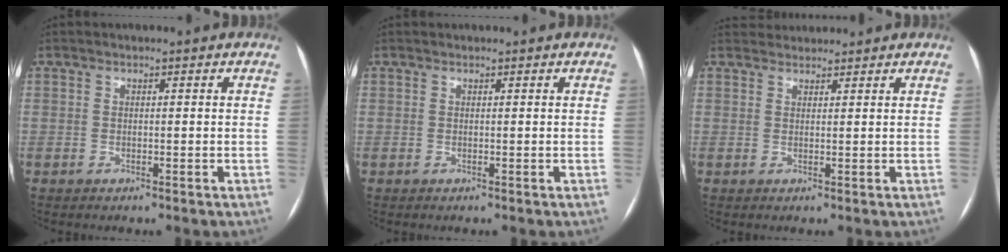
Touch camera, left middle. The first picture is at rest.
{"total": 0.5, "force": [0.5, 0.1, 0.0], "torque": [0.000, 0.014, 0.011]}
{"total": 2.8, "force": [2.7, 0.6, -0.2], "torque": [0.002, 0.027, 0.048]}